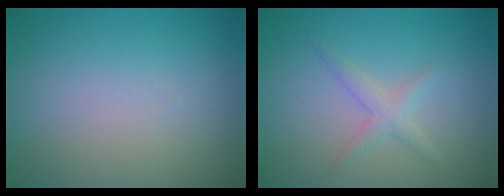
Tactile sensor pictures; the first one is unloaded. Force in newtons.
{"total": 1.6, "press": 1.6, "slide": 0.1}